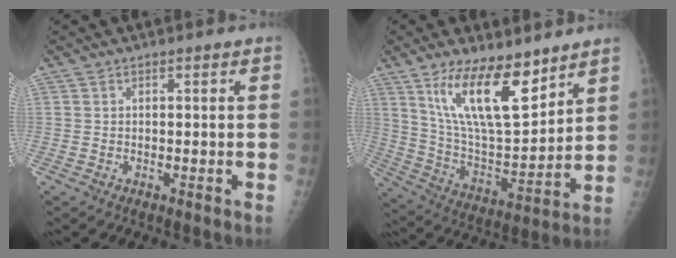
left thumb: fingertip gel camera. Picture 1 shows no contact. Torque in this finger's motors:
{"motor_torque": [0.32, 0.32, 1.58, -1.18, 0.19]}